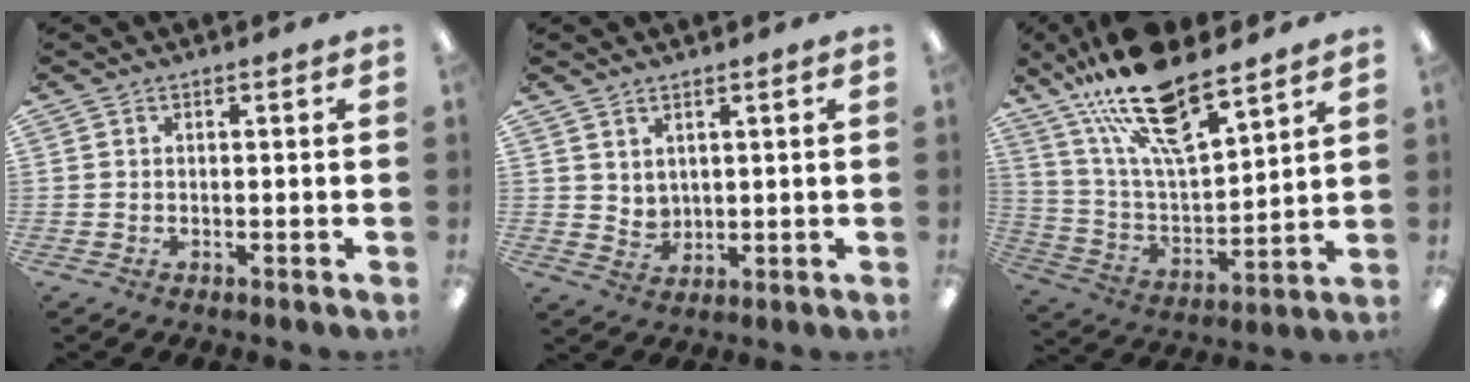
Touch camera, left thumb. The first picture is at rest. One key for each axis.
{"total": 3.7, "fx": 3.1, "fy": 2.1, "fz": 0.0, "tx": -0.003, "ty": -0.022, "tz": 0.057}
{"total": 21.1, "fx": 15.3, "fy": 6.9, "fz": 12.7, "tx": -0.238, "ty": -0.084, "tz": 0.268}